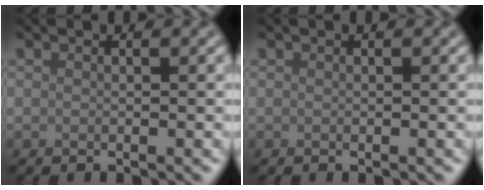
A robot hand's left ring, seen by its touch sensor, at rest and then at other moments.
{"total": 0.0}